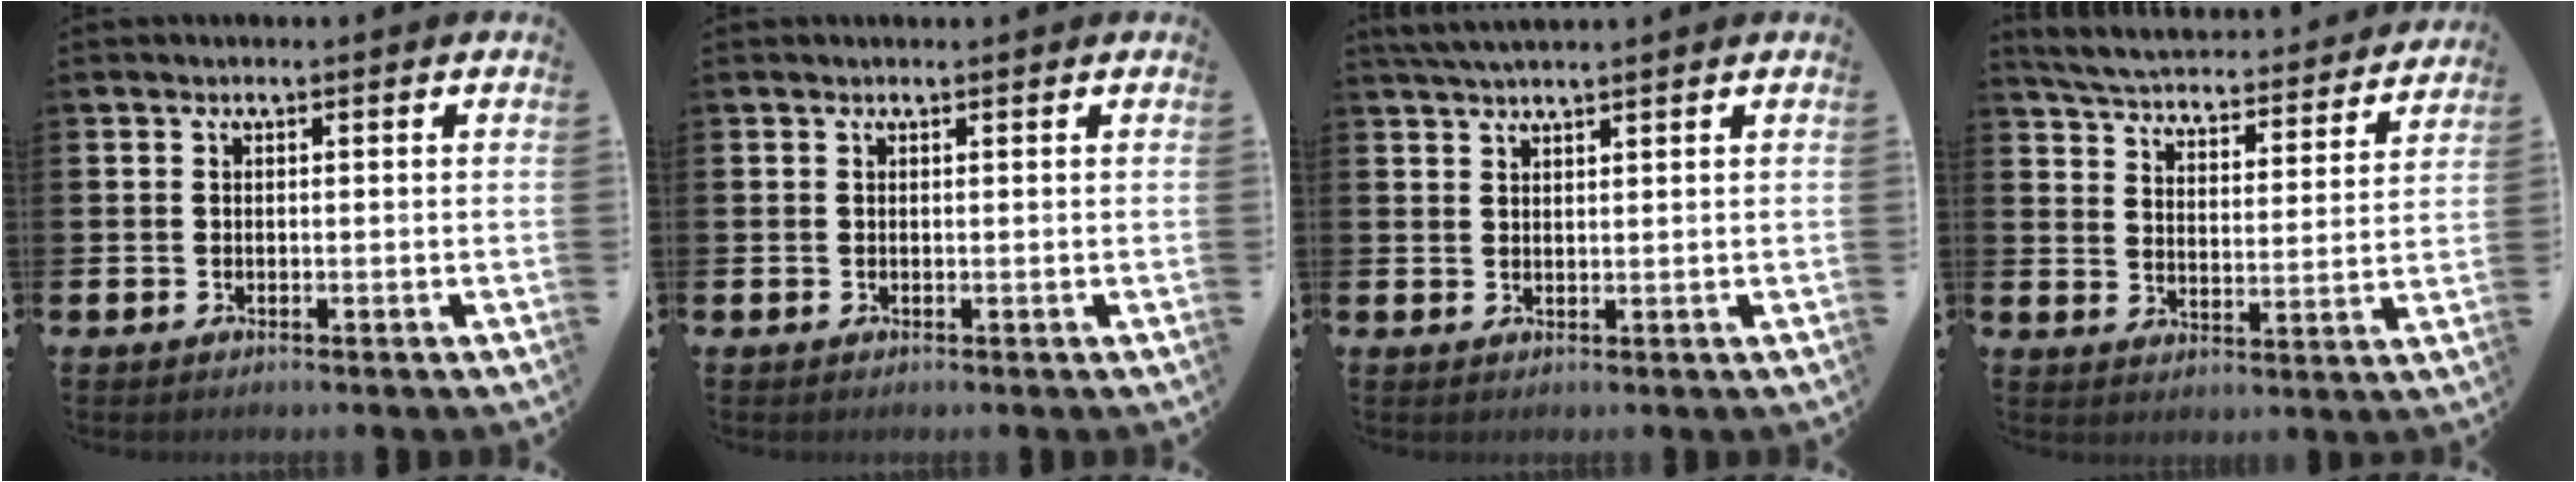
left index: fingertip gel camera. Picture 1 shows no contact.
{"total": 0.0}
{"total": 2.8, "force": [2.6, 0.0, 0.9], "torque": [-0.025, -0.001, 0.049]}
{"total": 4.8, "force": [4.6, 0.7, 1.0], "torque": [-0.042, -0.044, 0.074]}